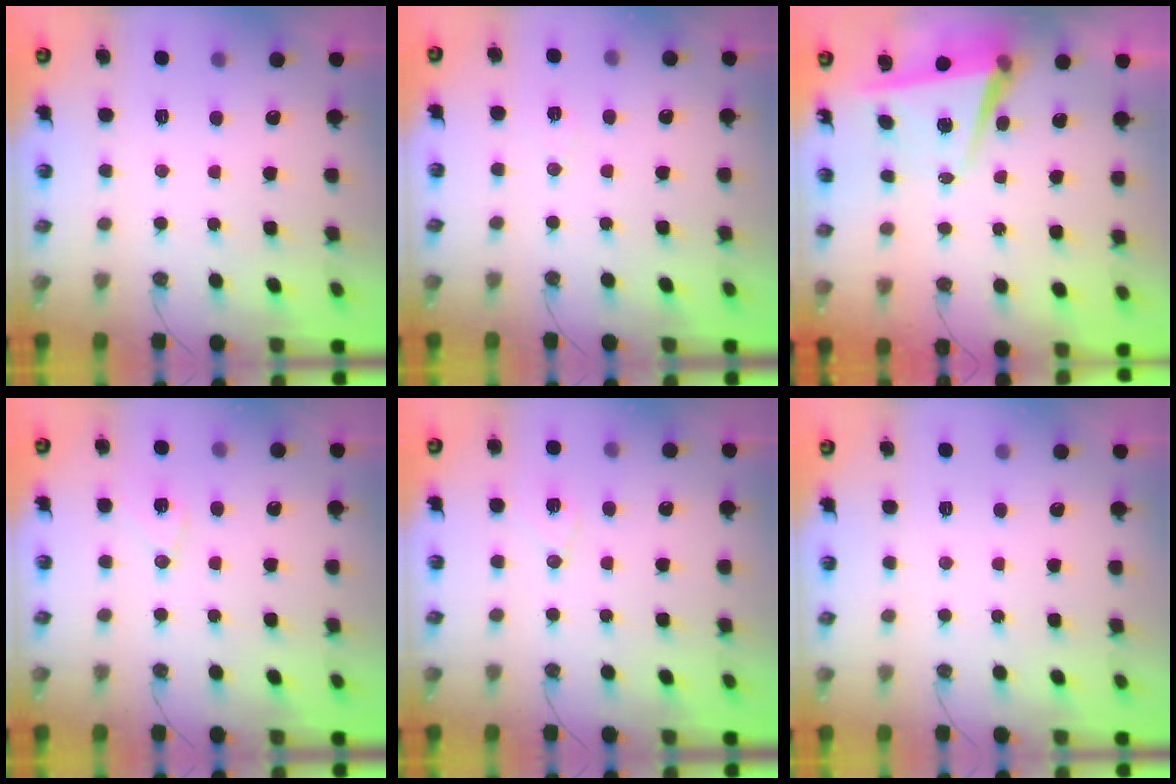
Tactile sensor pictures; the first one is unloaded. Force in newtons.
{"total": 5.6, "press": 3.5, "slide": 4.3}
{"total": 5.0, "press": 4.7, "slide": 1.8}
{"total": 6.5, "press": 6.4, "slide": 1.2}
{"total": 6.8, "press": 6.6, "slide": 1.8}
{"total": 0.0}